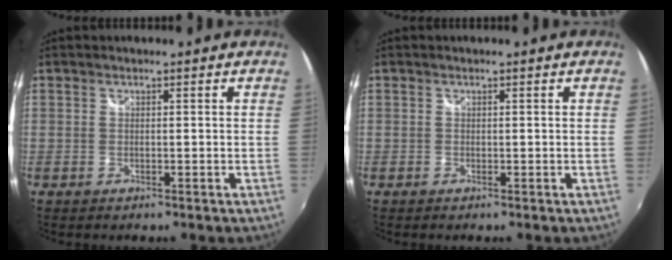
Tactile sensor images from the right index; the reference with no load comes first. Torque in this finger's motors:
{"motor_torque": [0.02, -0.02, 0.00, -0.01]}